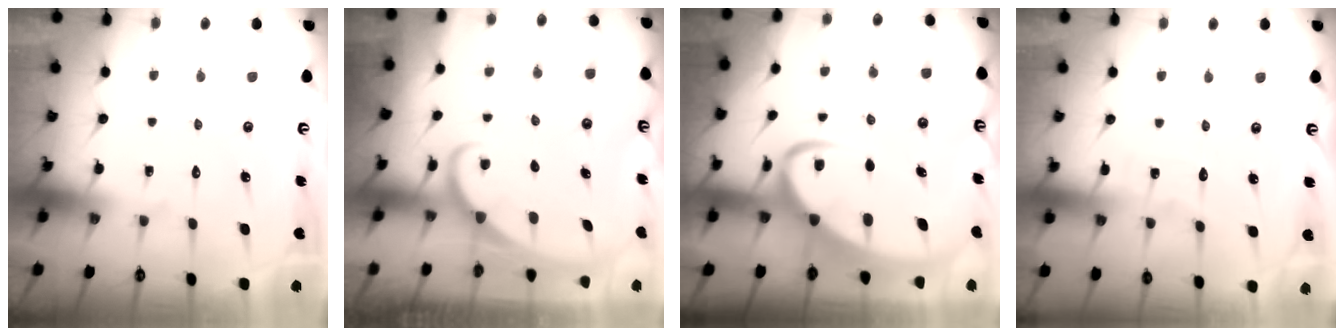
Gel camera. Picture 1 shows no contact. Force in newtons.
{"total": 1.6, "press": 1.6, "slide": 0.1}
{"total": 8.0, "press": 7.9, "slide": 1.0}
{"total": 3.1, "press": 3.1, "slide": 0.4}